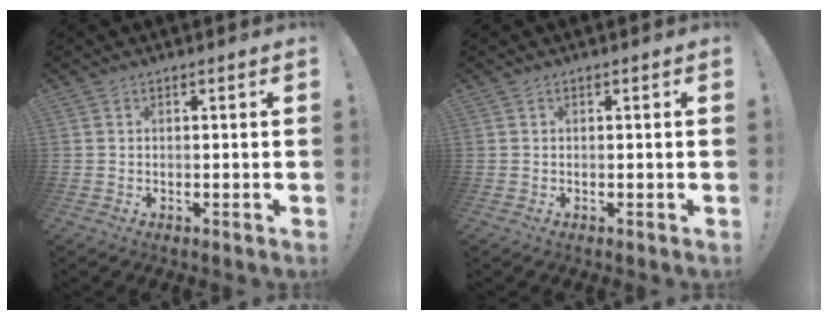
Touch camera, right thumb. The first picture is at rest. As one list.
[{"total": 0.0}]